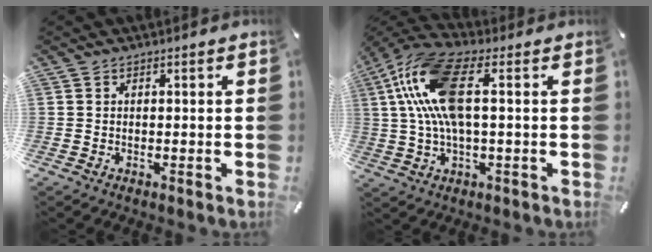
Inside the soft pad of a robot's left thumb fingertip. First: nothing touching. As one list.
[{"total": 14.5, "force": [2.5, 5.8, 13.0], "torque": [-0.275, -0.009, 0.044]}]